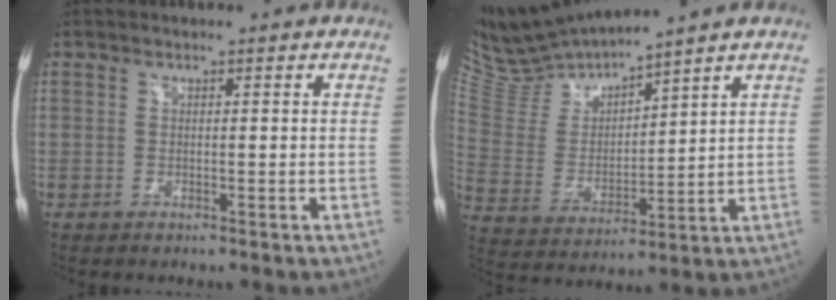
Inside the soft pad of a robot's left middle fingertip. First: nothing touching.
{"total": 10.7, "force": [10.5, -0.5, 2.3], "torque": [-0.065, -0.006, 0.225]}